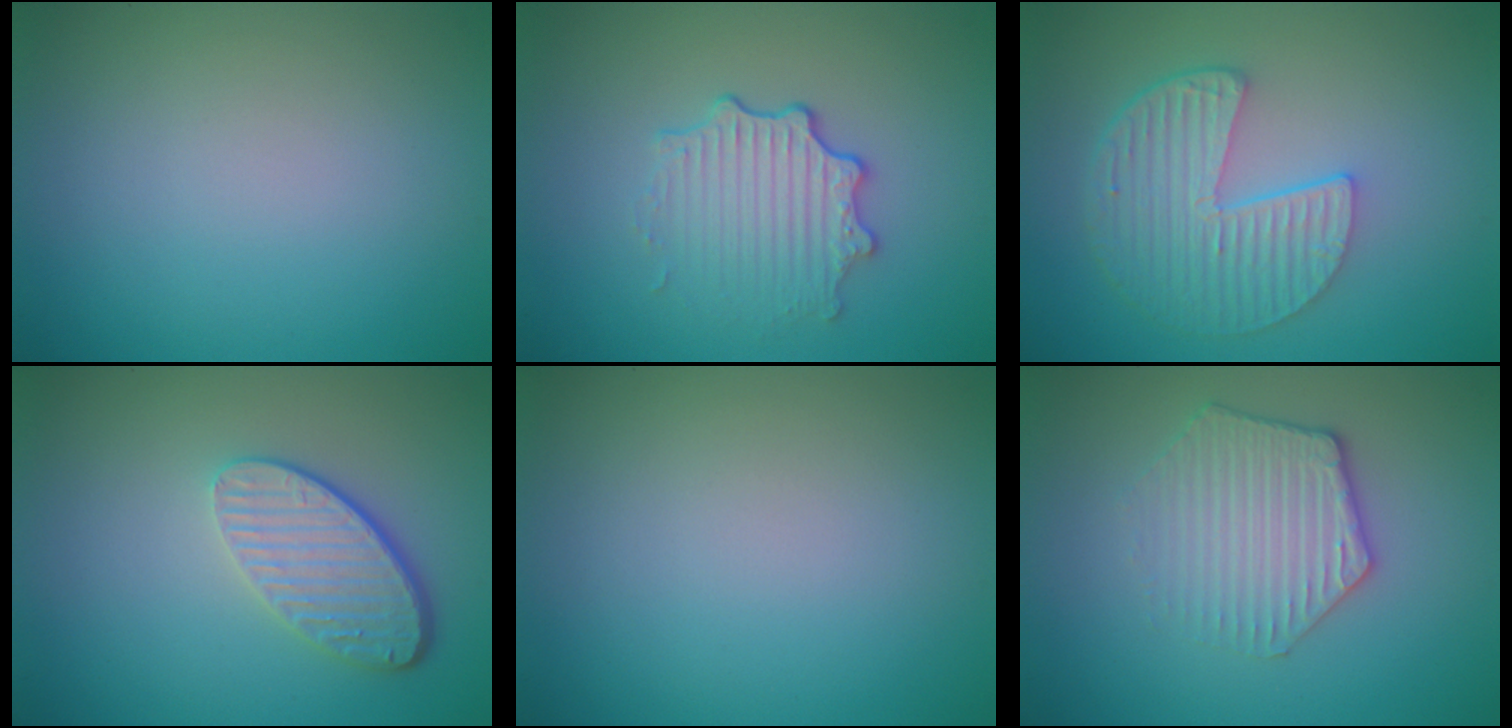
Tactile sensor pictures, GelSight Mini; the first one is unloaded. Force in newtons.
{"total": 3.4, "press": 2.7, "slide": 2.0}
{"total": 5.4, "press": 4.0, "slide": 3.7}
{"total": 4.4, "press": 3.4, "slide": 2.9}
{"total": 0.0}
{"total": 3.3, "press": 3.2, "slide": 1.0}